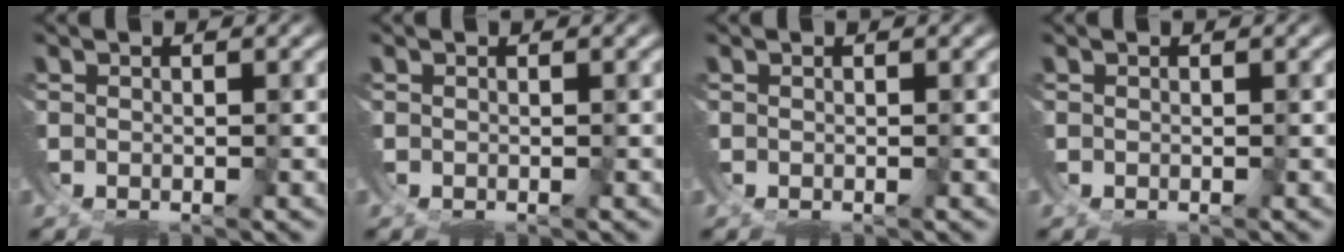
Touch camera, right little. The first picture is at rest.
{"total": 0.0}
{"total": 0.0}
{"total": 0.0}